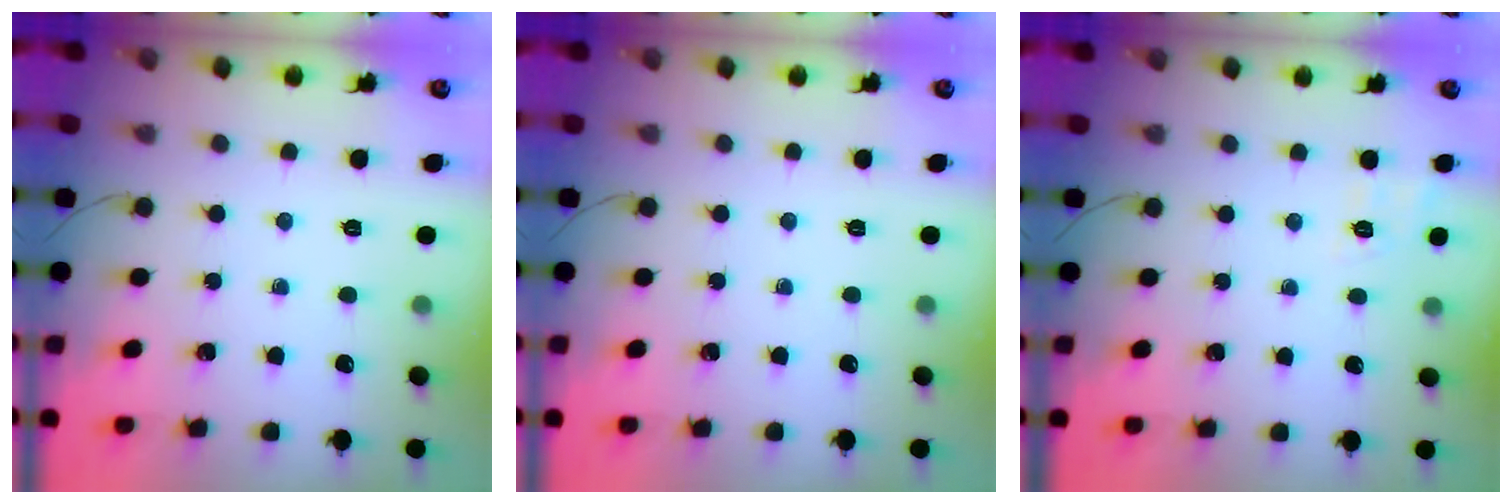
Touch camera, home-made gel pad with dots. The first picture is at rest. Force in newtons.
{"total": 0.0}
{"total": 2.8, "press": 2.1, "slide": 1.9}